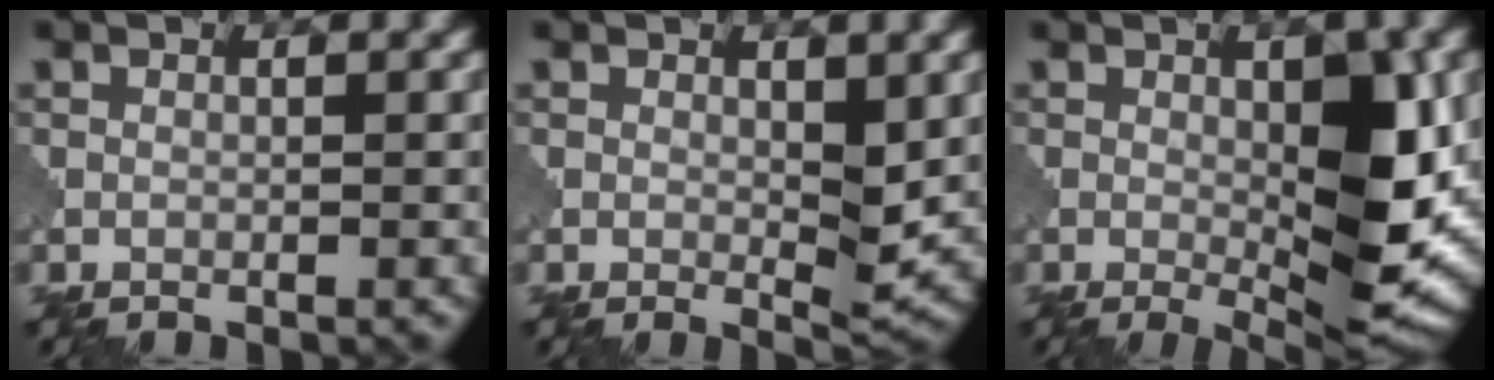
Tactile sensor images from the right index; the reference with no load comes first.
{"total": 2.9, "force": [0.6, 1.0, 2.7], "torque": [-0.041, -0.009, 0.015]}
{"total": 9.6, "force": [0.0, 2.9, 9.2], "torque": [-0.130, -0.011, 0.011]}